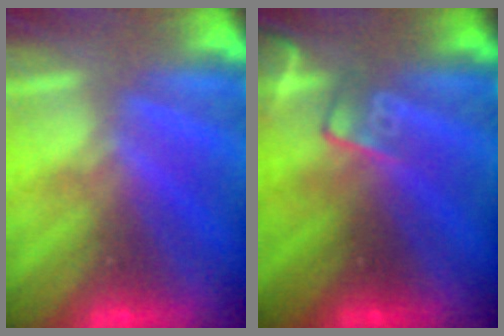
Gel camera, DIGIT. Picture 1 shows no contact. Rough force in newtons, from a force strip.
{"total": 2.5}